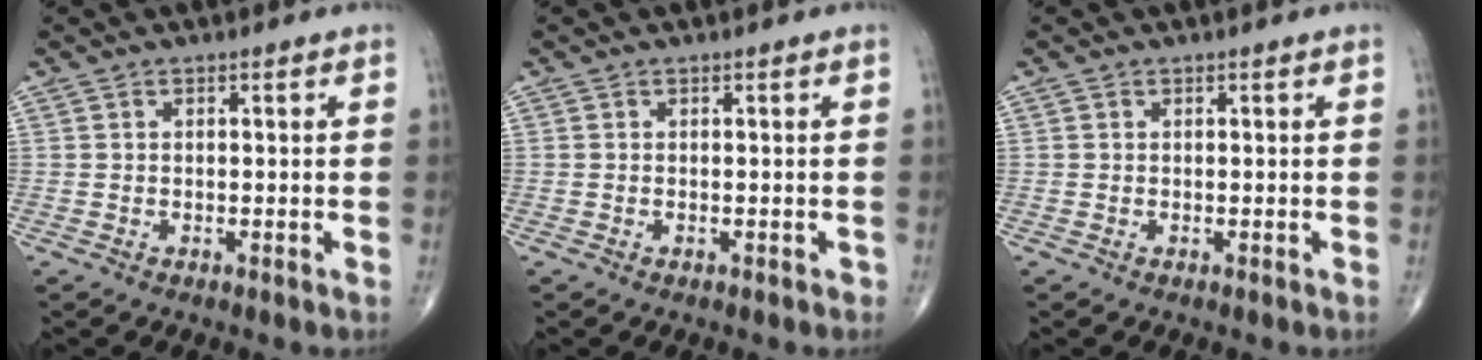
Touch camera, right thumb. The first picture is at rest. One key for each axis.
{"total": 0.0}
{"total": 0.0}